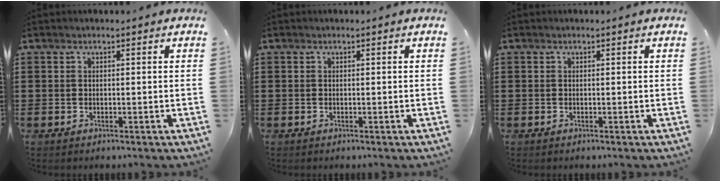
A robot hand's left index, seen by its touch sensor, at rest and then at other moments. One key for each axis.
{"total": 0.0}
{"total": 0.0}